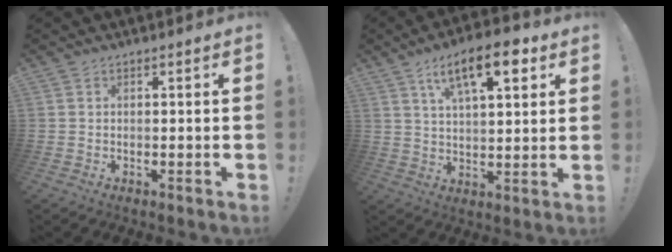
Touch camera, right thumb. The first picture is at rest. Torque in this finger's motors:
{"motor_torque": [0.29, 0.29, 0.20, 0.20, 0.07]}